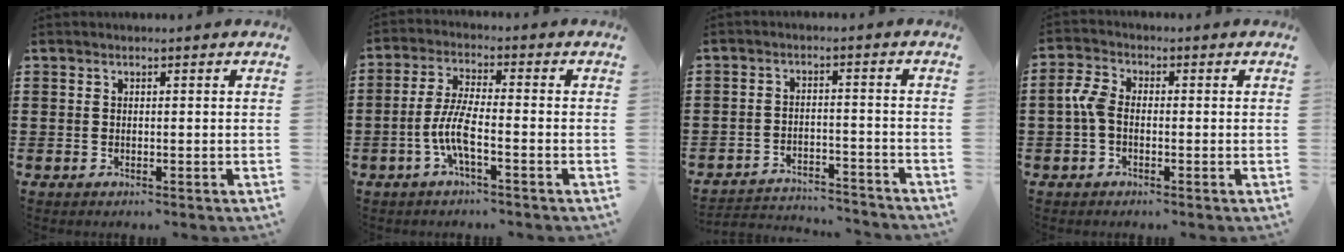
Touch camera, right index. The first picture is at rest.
{"total": 6.1, "force": [-2.4, 1.2, 5.5], "torque": [-0.136, -0.014, -0.055]}
{"total": 3.3, "force": [-3.3, 0.2, 0.5], "torque": [-0.013, 0.003, -0.069]}
{"total": 3.9, "force": [-0.8, 2.2, 3.1], "torque": [-0.087, -0.004, -0.023]}